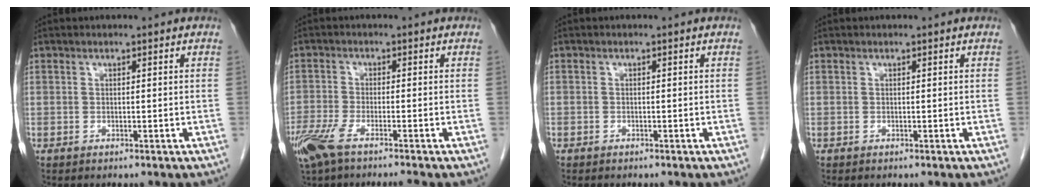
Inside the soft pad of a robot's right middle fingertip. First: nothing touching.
{"total": 7.8, "force": [-5.9, 0.9, 5.1], "torque": [-0.097, -0.014, -0.107]}
{"total": 0.5, "force": [-0.4, 0.4, 0.0], "torque": [-0.005, 0.003, -0.008]}
{"total": 0.0}